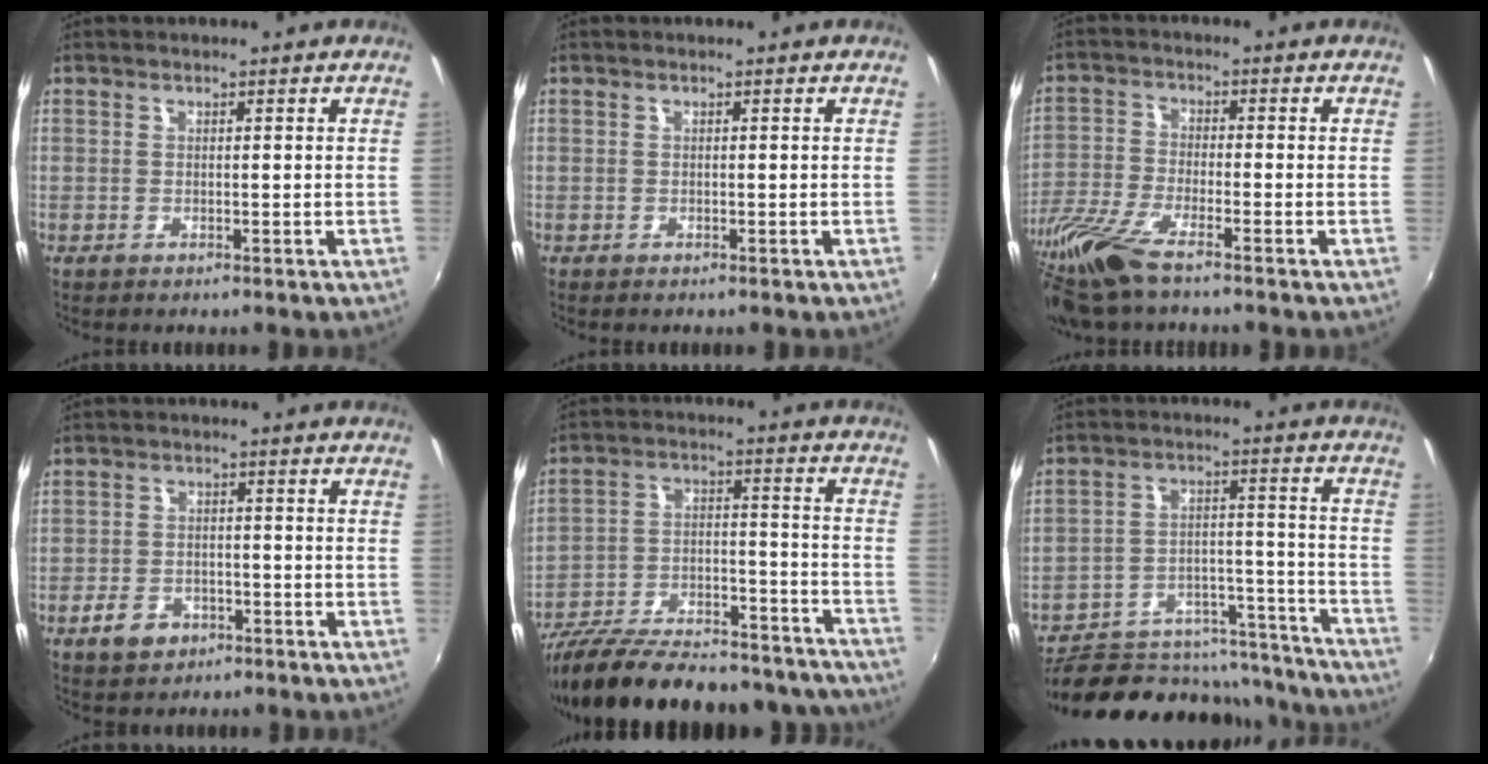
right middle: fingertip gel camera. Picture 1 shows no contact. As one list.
[{"total": 0.0}, {"total": 13.1, "force": [-10.1, 2.0, 8.1], "torque": [-0.189, -0.038, -0.202]}, {"total": 5.9, "force": [-3.4, 4.0, 2.6], "torque": [-0.073, 0.003, -0.054]}, {"total": 31.1, "force": [-26.3, 9.9, 13.3], "torque": [-0.243, 0.006, -0.359]}, {"total": 21.5, "force": [-17.9, 9.7, 6.9], "torque": [-0.130, 0.046, -0.226]}]